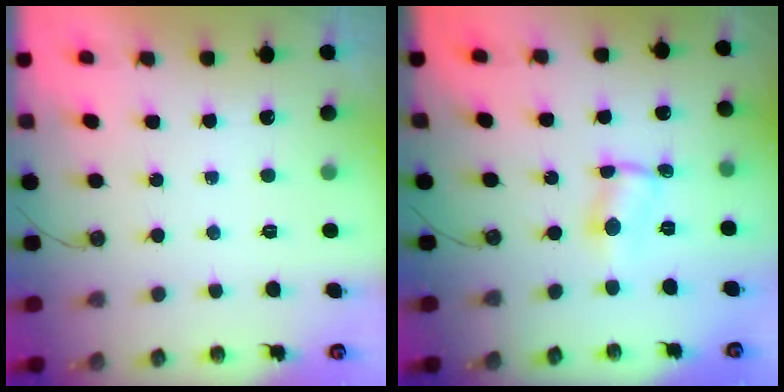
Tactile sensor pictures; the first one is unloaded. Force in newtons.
{"total": 1.0, "press": 0.8, "slide": 0.5}